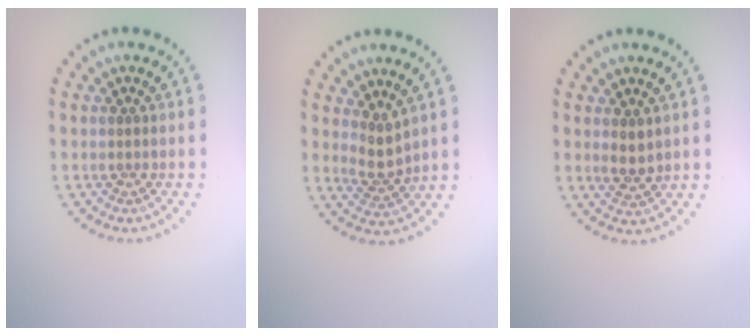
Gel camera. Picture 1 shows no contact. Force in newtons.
{"total": 2.2, "press": 1.6, "slide": 1.5}
{"total": 1.6, "press": 1.5, "slide": 0.5}